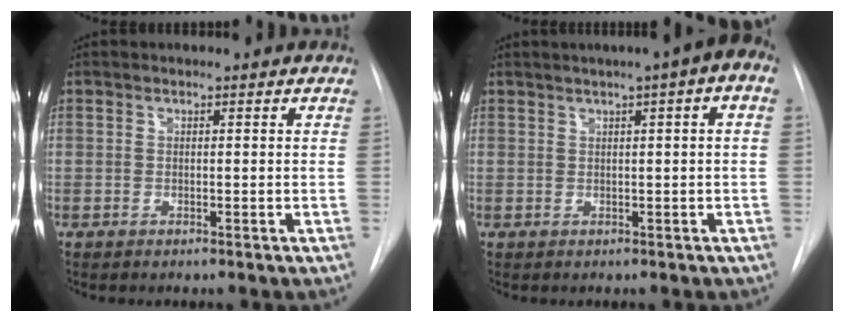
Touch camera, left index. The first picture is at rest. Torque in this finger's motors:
{"motor_torque": [0.35, -0.54, -0.09, 0.07]}